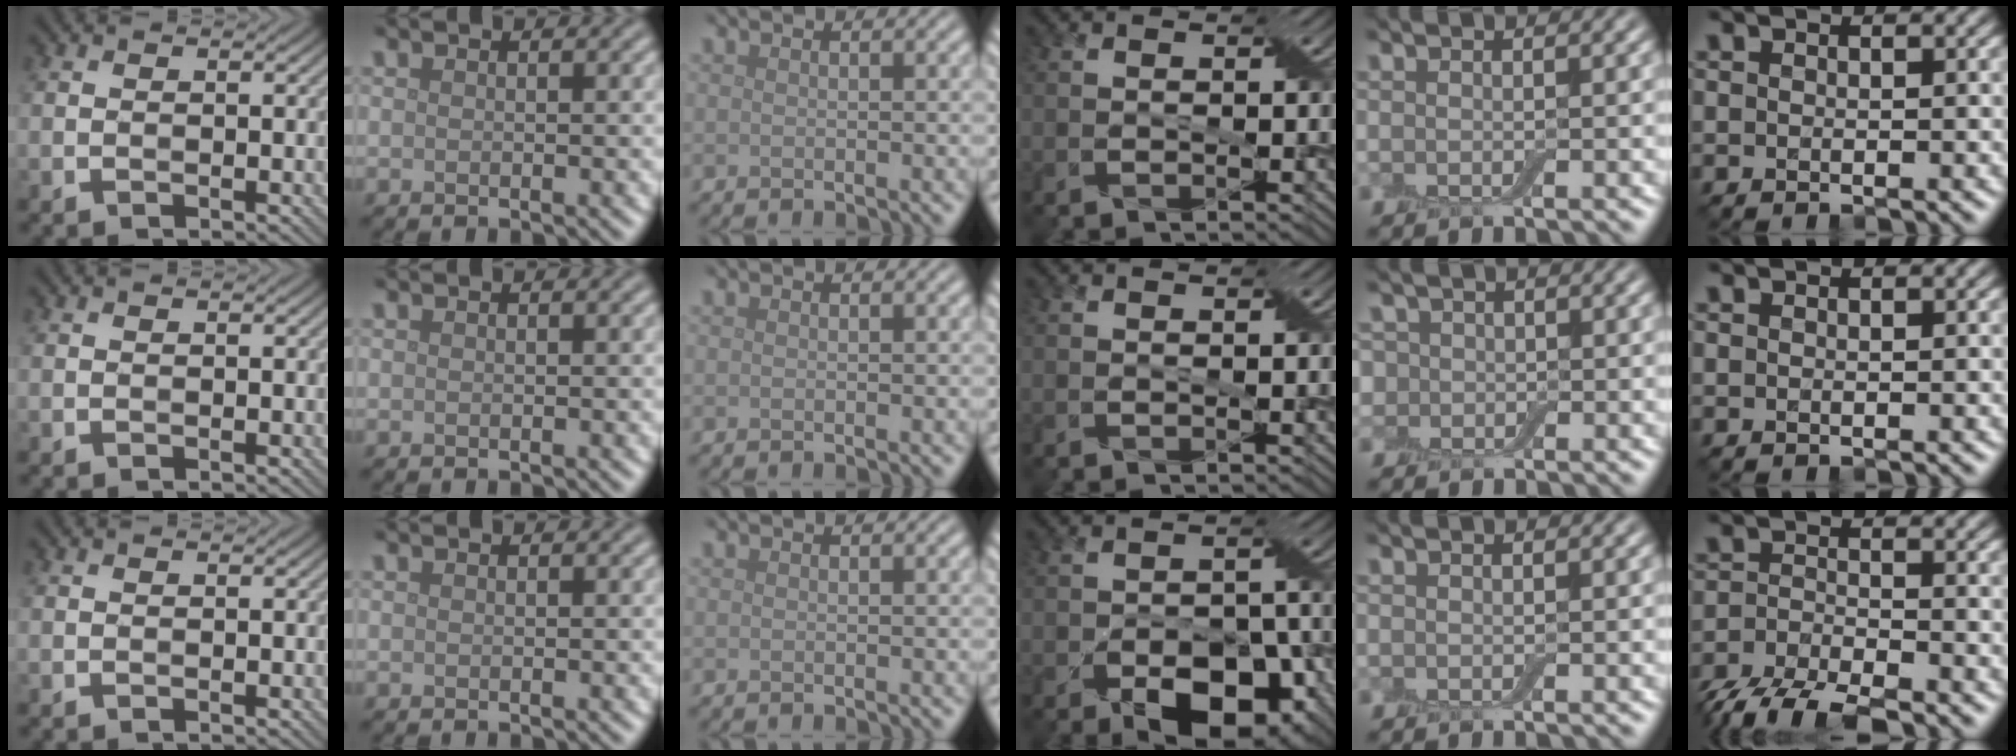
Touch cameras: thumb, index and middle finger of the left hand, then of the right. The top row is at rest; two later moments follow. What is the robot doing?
{"motion": "fold", "object": "bandage"}